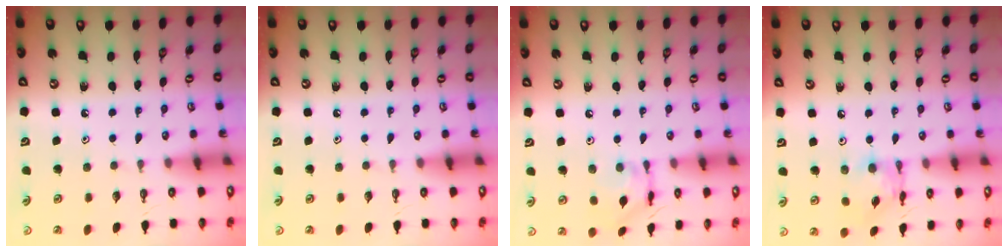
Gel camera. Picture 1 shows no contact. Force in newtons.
{"total": 0.0}
{"total": 9.7, "press": 9.7, "slide": 0.7}
{"total": 9.1, "press": 9.1, "slide": 0.6}